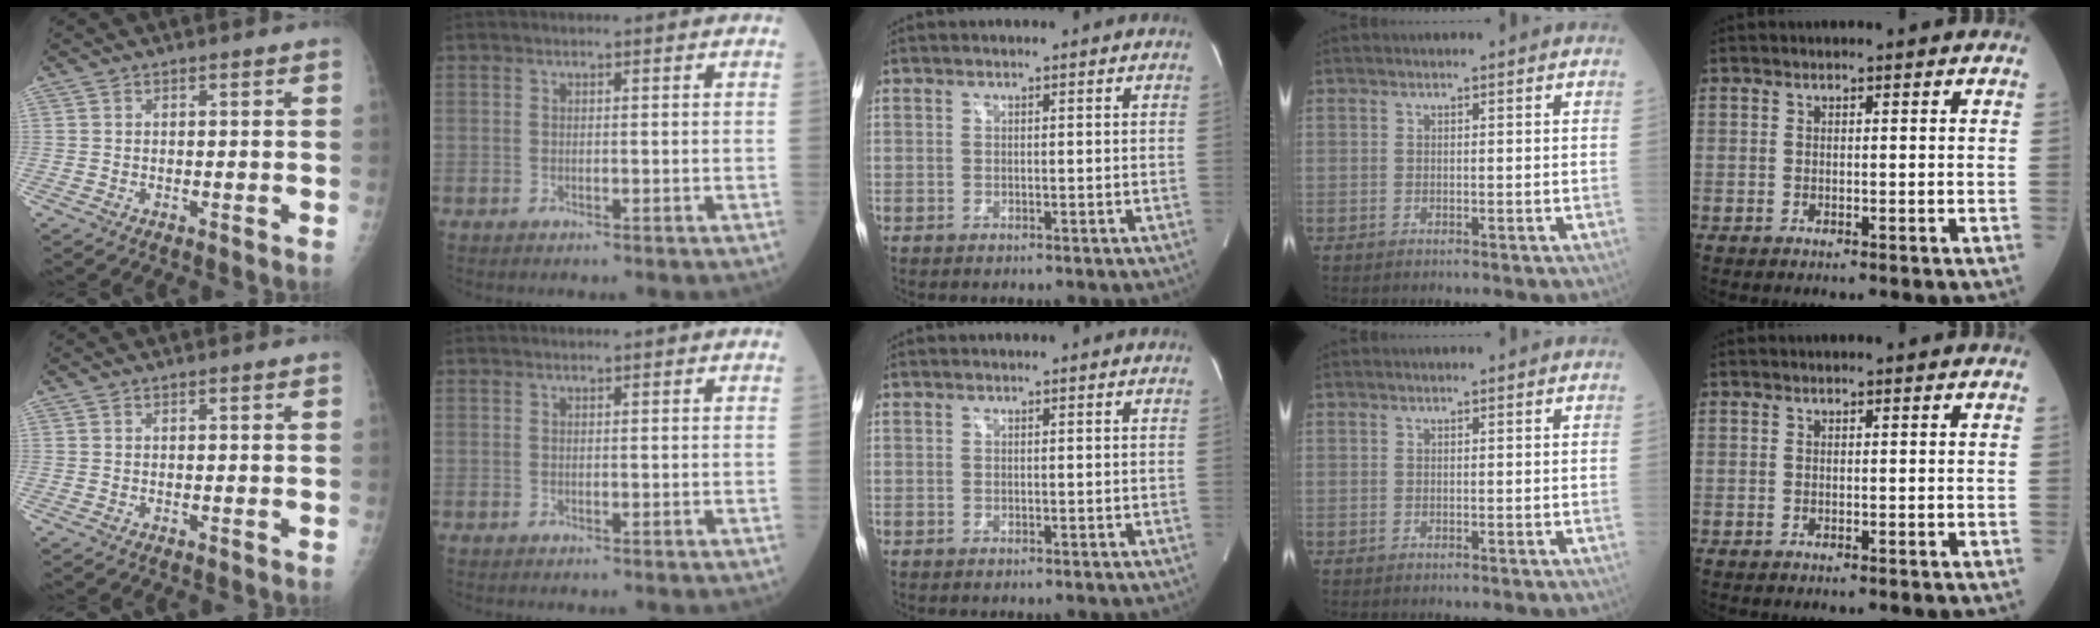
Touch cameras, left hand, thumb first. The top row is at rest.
{}